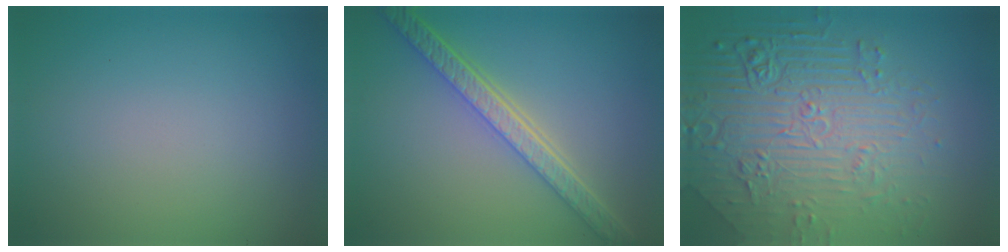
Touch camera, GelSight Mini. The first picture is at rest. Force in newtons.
{"total": 5.5, "press": 4.3, "slide": 3.4}
{"total": 8.9, "press": 6.1, "slide": 6.5}